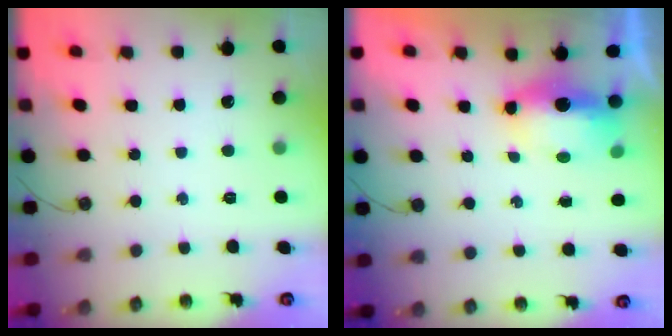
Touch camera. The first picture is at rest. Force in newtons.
{"total": 7.1, "press": 7.1, "slide": 0.7}